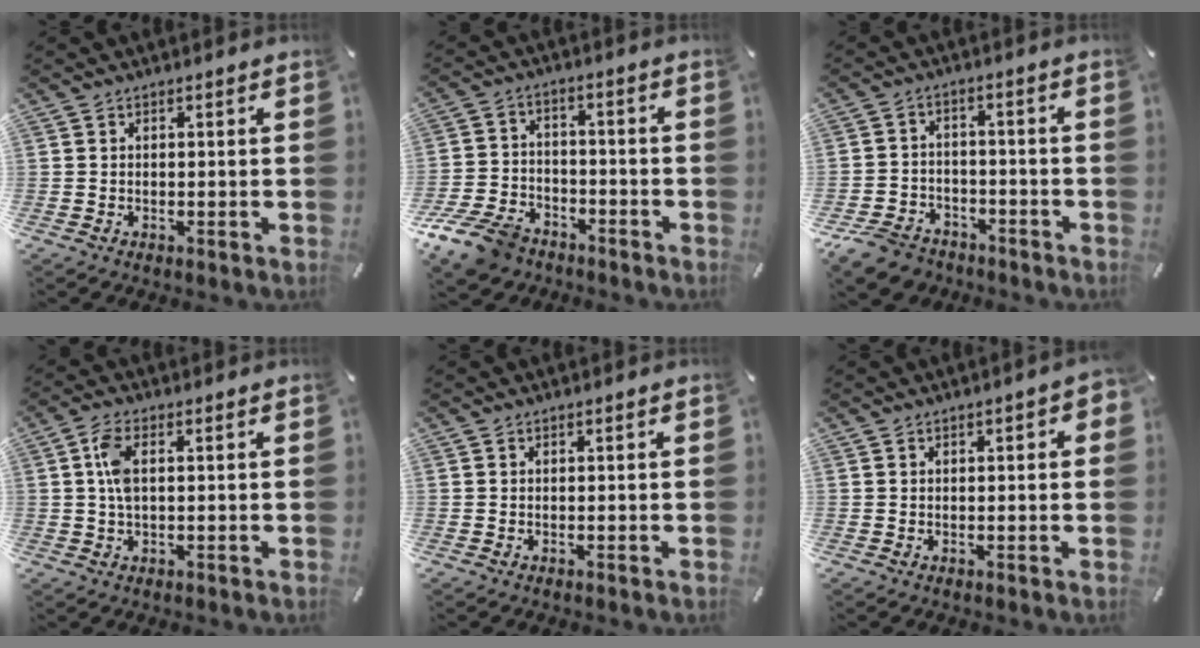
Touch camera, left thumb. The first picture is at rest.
{"total": 10.9, "force": [-8.1, 6.1, 4.2], "torque": [-0.086, 0.048, -0.151]}
{"total": 8.0, "force": [-6.2, 4.6, 2.3], "torque": [-0.052, 0.031, -0.118]}
{"total": 5.2, "force": [0.7, 2.3, 4.6], "torque": [-0.107, 0.003, 0.007]}
{"total": 0.0}
{"total": 1.7, "force": [0.3, 0.8, 1.5], "torque": [-0.021, 0.003, 0.003]}